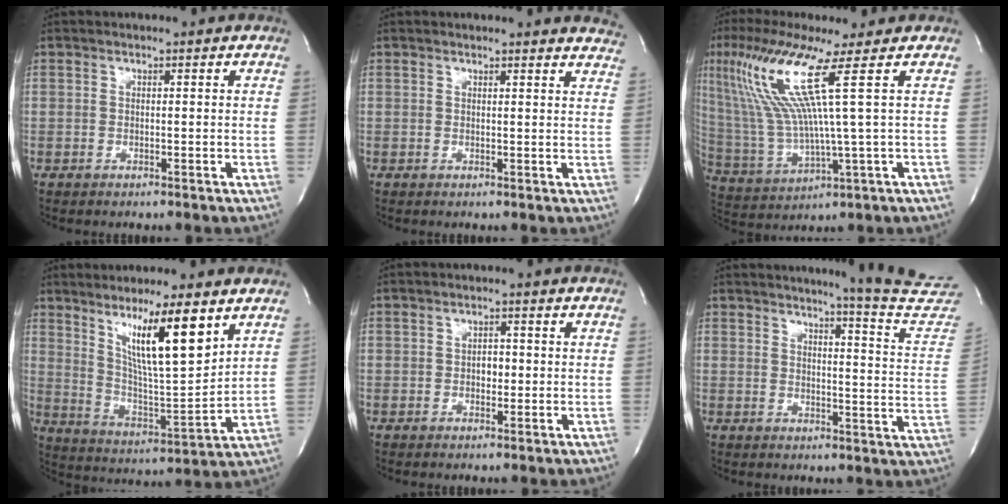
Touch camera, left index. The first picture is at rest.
{"total": 13.0, "force": [12.6, 1.6, 2.6], "torque": [-0.015, -0.044, 0.117]}
{"total": 12.0, "force": [4.9, -1.7, 10.8], "torque": [-0.244, -0.002, 0.106]}
{"total": 13.1, "force": [7.1, 0.7, 11.0], "torque": [-0.190, -0.018, 0.129]}
{"total": 1.8, "force": [-0.4, 1.0, 1.4], "torque": [-0.021, -0.003, -0.007]}
{"total": 15.8, "force": [15.1, -2.1, 4.2], "torque": [-0.058, -0.139, 0.158]}